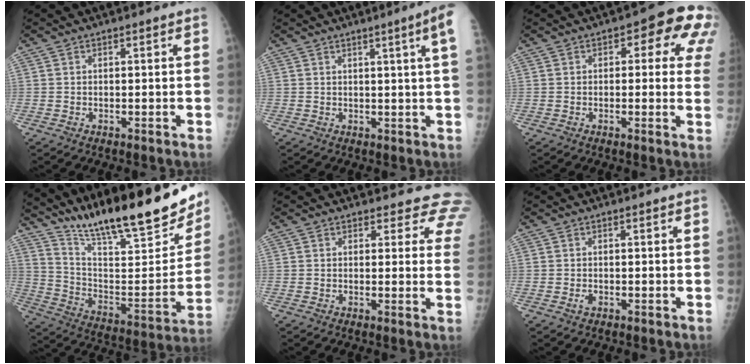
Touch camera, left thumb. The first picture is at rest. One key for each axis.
{"total": 6.0, "fx": 2.7, "fy": -1.1, "fz": 5.3, "tx": -0.068, "ty": -0.010, "tz": 0.032}
{"total": 10.4, "fx": 3.5, "fy": 4.8, "fz": 8.6, "tx": -0.046, "ty": 0.004, "tz": 0.029}
{"total": 27.7, "fx": 21.3, "fy": 5.4, "fz": 16.9, "tx": -0.242, "ty": -0.094, "tz": 0.334}
{"total": 8.2, "fx": 7.3, "fy": 3.5, "fz": 1.3, "tx": 0.040, "ty": -0.029, "tz": 0.051}
{"total": 0.6, "fx": -0.4, "fy": 0.4, "fz": 0.3, "tx": 0.001, "ty": 0.006, "tz": -0.006}